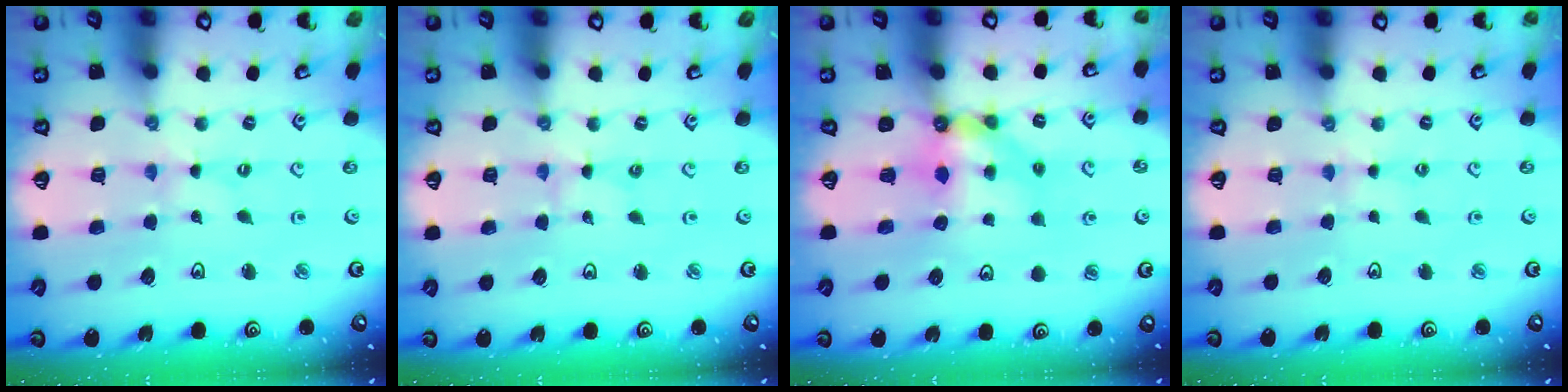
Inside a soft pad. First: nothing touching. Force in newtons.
{"total": 0.0}
{"total": 6.2, "press": 6.2, "slide": 0.2}
{"total": 2.8, "press": 2.8, "slide": 0.3}